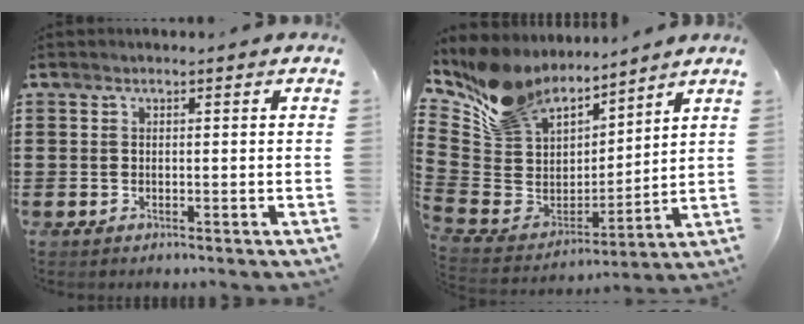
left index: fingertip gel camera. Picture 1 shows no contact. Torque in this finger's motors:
{"motor_torque": [1.55, -0.59, 0.65, 0.14]}